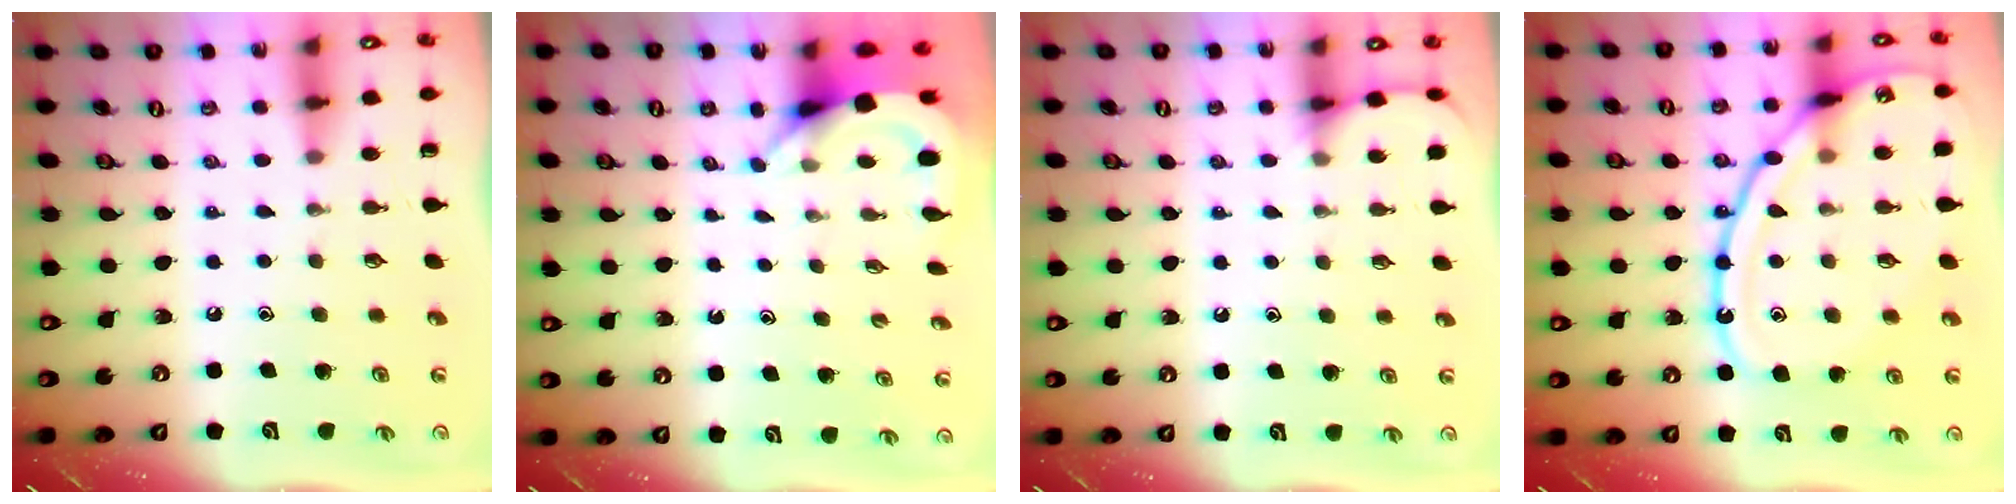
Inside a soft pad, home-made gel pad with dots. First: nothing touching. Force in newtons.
{"total": 3.9, "press": 3.8, "slide": 0.2}
{"total": 4.7, "press": 4.7, "slide": 0.5}
{"total": 17.3, "press": 17.2, "slide": 1.6}